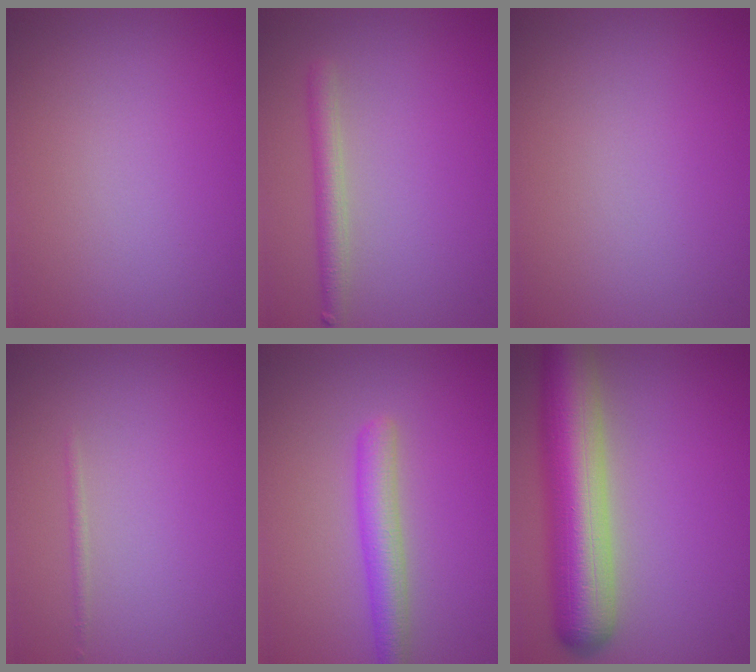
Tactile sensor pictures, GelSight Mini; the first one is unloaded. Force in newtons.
{"total": 2.3, "press": 2.3, "slide": 0.1}
{"total": 0.0}
{"total": 0.6, "press": 0.6, "slide": 0.0}
{"total": 3.3, "press": 3.2, "slide": 0.1}
{"total": 10.1, "press": 10.1, "slide": 0.6}